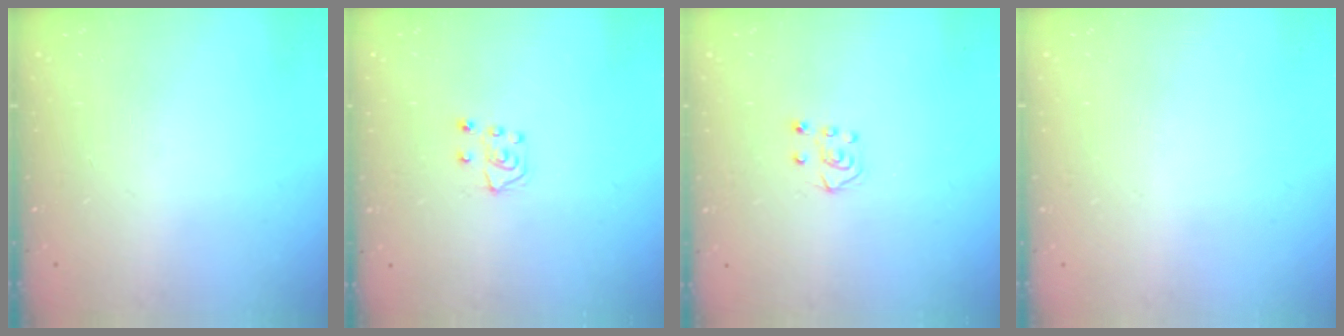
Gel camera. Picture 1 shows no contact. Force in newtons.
{"total": 6.4, "press": 6.3, "slide": 0.5}
{"total": 5.3, "press": 5.3, "slide": 0.6}
{"total": 0.0}